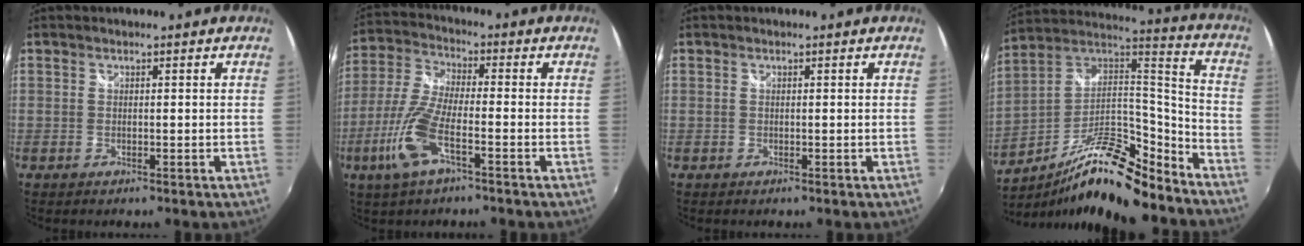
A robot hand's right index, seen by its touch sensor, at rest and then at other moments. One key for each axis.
{"total": 11.5, "fx": -5.1, "fy": 3.1, "fz": 9.9, "tx": -0.226, "ty": -0.006, "tz": -0.105}
{"total": 0.0}
{"total": 21.1, "fx": -14.3, "fy": 6.4, "fz": 14.2, "tx": -0.247, "ty": 0.003, "tz": -0.246}